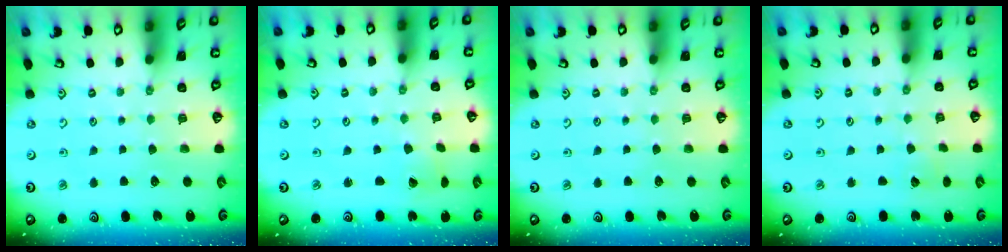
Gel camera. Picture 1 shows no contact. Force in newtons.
{"total": 1.2, "press": 1.2, "slide": 0.1}
{"total": 0.0}
{"total": 2.8, "press": 2.8, "slide": 0.3}